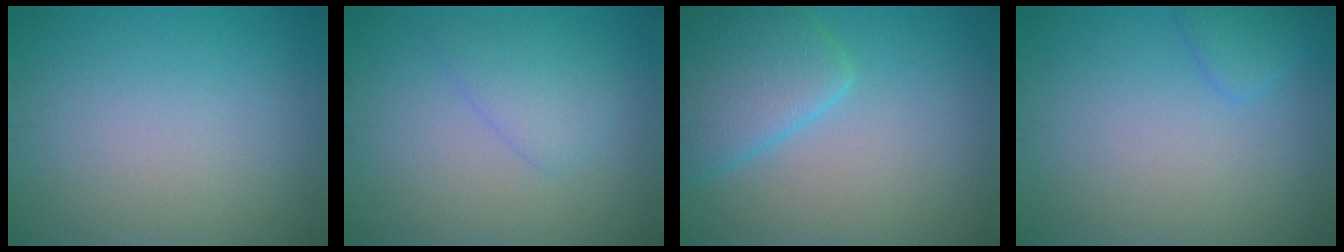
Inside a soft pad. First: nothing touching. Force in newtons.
{"total": 2.5, "press": 2.4, "slide": 0.2}
{"total": 5.6, "press": 5.6, "slide": 0.2}
{"total": 1.5, "press": 1.5, "slide": 0.1}